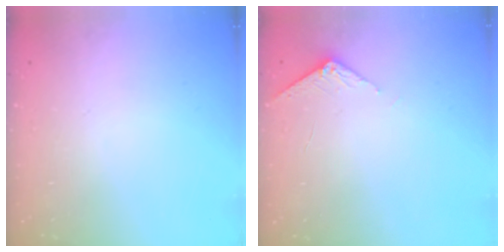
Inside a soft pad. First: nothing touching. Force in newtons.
{"total": 2.9, "press": 2.9, "slide": 0.3}